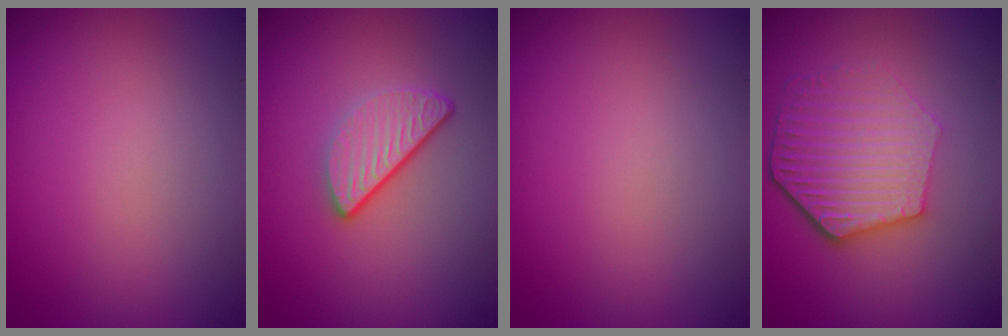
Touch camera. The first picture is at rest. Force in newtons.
{"total": 3.2, "press": 2.5, "slide": 2.1}
{"total": 0.0}
{"total": 6.1, "press": 4.6, "slide": 4.0}